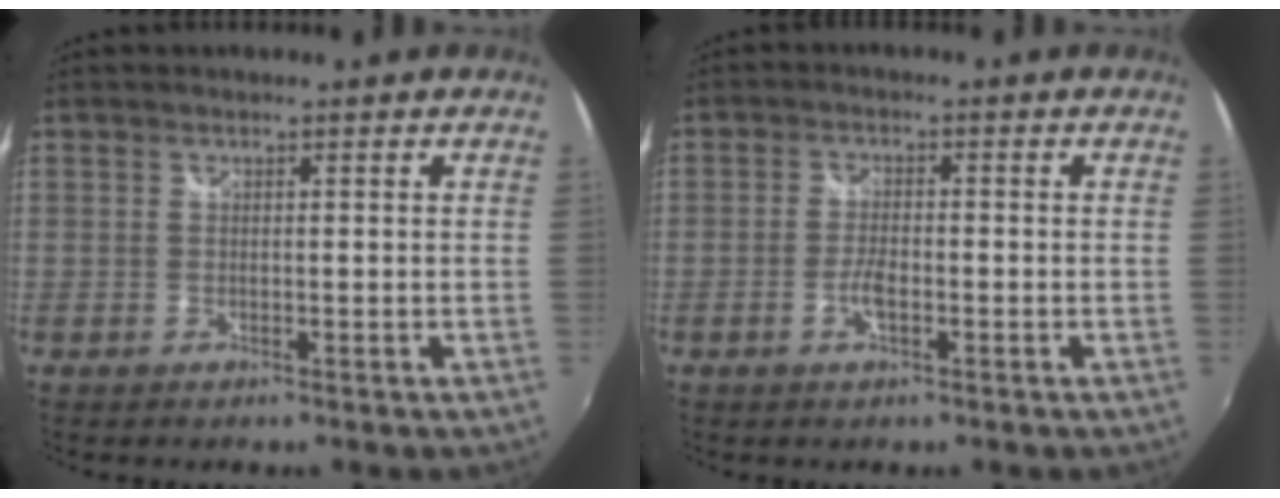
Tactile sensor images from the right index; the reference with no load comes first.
{"total": 3.4, "force": [-1.4, 1.4, 2.8], "torque": [-0.061, 0.000, -0.028]}